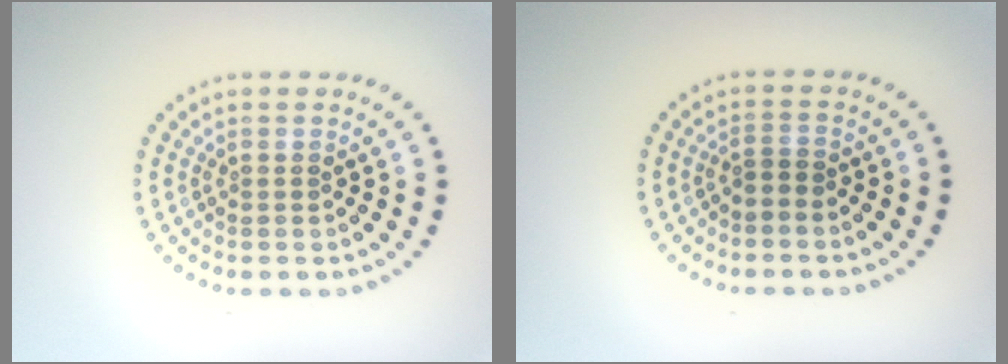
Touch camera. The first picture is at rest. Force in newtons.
{"total": 0.9, "press": 0.6, "slide": 0.6}